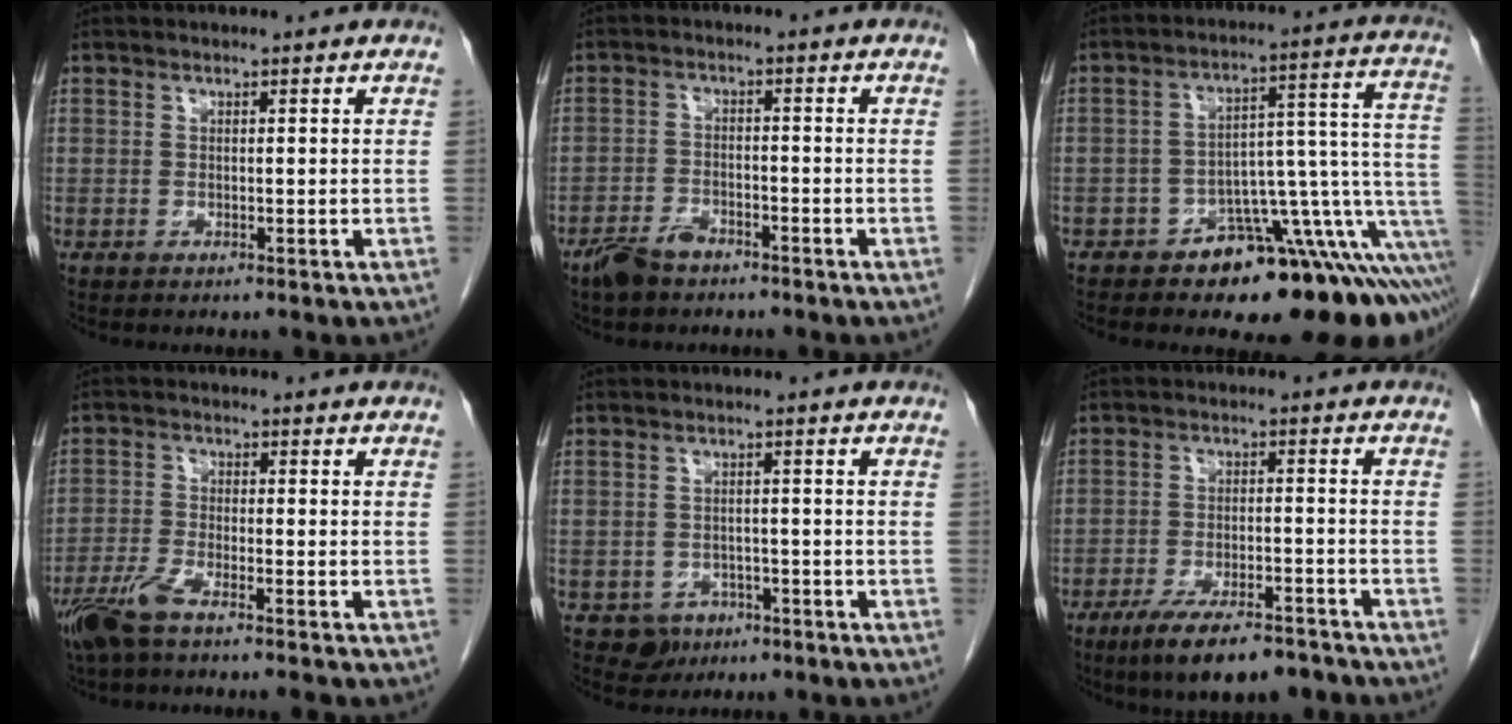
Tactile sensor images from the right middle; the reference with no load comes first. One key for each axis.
{"total": 4.4, "fx": -3.4, "fy": 1.9, "fz": 2.0, "tx": -0.045, "ty": -0.001, "tz": -0.058}
{"total": 15.4, "fx": -9.5, "fy": 4.5, "fz": 11.4, "tx": -0.043, "ty": 0.072, "tz": -0.125}
{"total": 6.3, "fx": -4.8, "fy": 0.6, "fz": 4.1, "tx": -0.082, "ty": -0.015, "tz": -0.090}
{"total": 3.5, "fx": -1.8, "fy": 2.9, "fz": 0.5, "tx": -0.002, "ty": 0.010, "tz": -0.019}
{"total": 10.6, "fx": -8.2, "fy": 2.8, "fz": 6.1, "tx": -0.096, "ty": -0.011, "tz": -0.134}